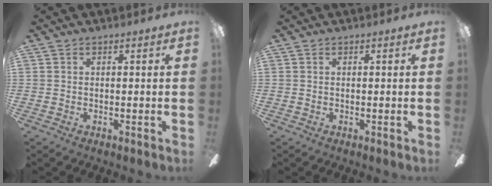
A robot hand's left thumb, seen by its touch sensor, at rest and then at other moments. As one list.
[{"total": 0.0}]